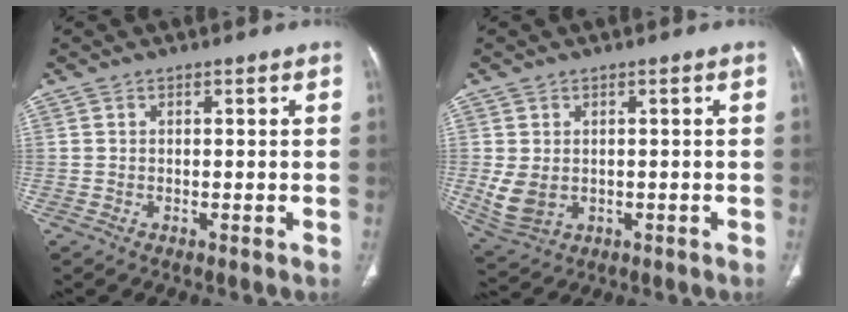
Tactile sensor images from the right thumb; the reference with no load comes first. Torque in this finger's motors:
{"motor_torque": [0.24, 0.67, -0.01, 0.04, 0.03]}